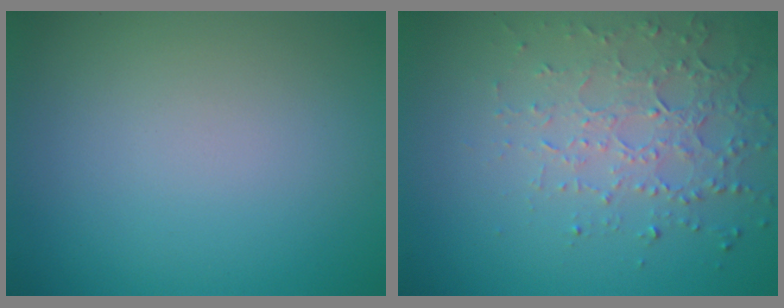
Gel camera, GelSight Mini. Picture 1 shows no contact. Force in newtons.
{"total": 4.5, "press": 3.2, "slide": 3.2}